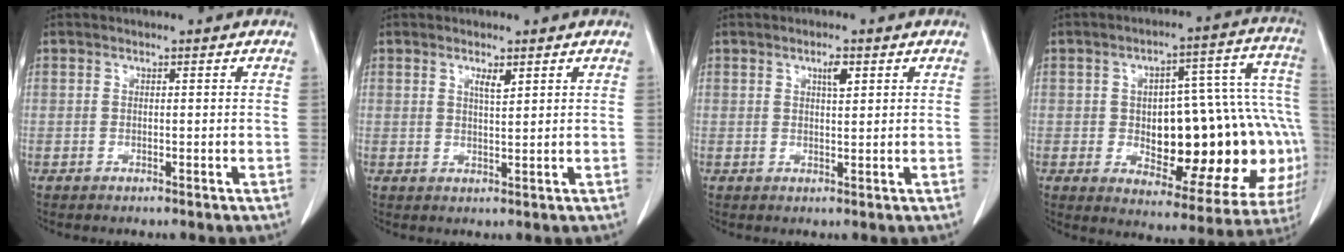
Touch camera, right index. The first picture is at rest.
{"total": 1.9, "force": [1.1, 0.2, 1.5], "torque": [-0.030, -0.003, 0.022]}
{"total": 2.2, "force": [1.1, 0.6, 1.8], "torque": [-0.033, -0.001, 0.019]}
{"total": 26.1, "force": [-2.5, 10.6, 23.7], "torque": [-0.260, 0.047, -0.004]}